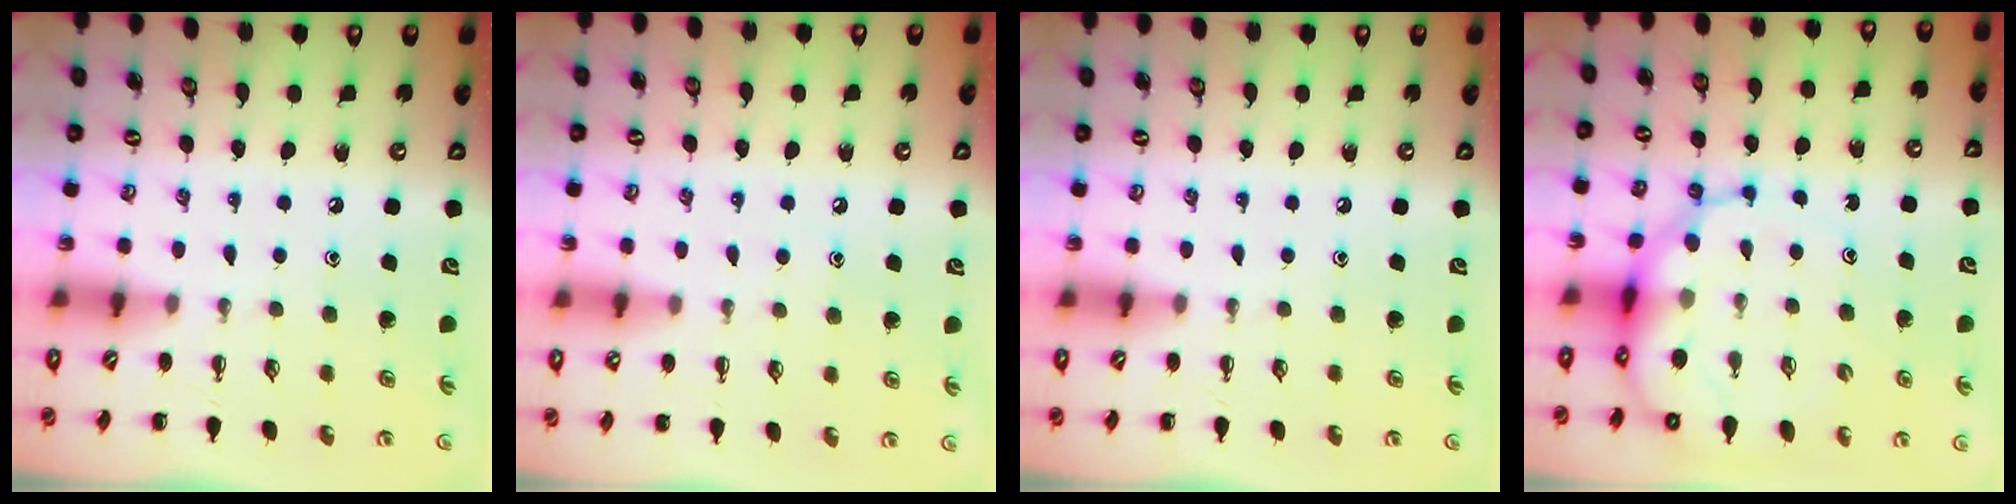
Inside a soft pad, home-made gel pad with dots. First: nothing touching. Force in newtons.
{"total": 4.3, "press": 4.1, "slide": 1.4}
{"total": 0.0}
{"total": 13.5, "press": 12.9, "slide": 3.9}